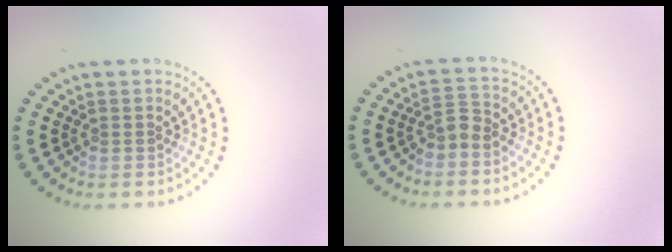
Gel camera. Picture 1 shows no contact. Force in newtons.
{"total": 1.9, "press": 1.4, "slide": 1.2}